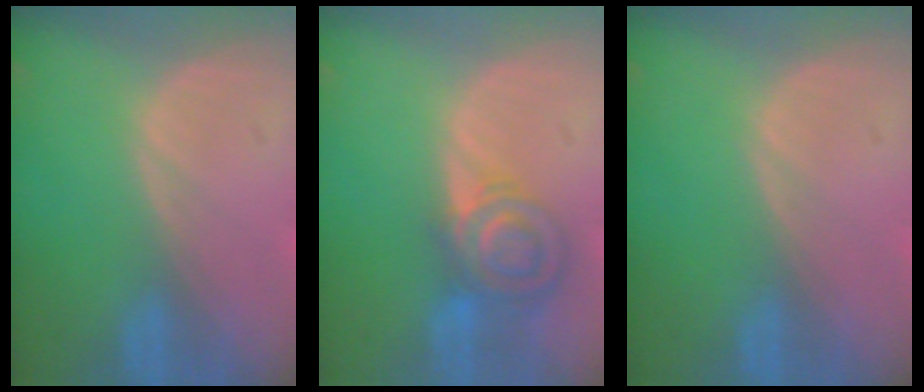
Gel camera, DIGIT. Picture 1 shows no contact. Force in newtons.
{"total": 7.1, "press": 6.2, "slide": 3.5}
{"total": 0.0}